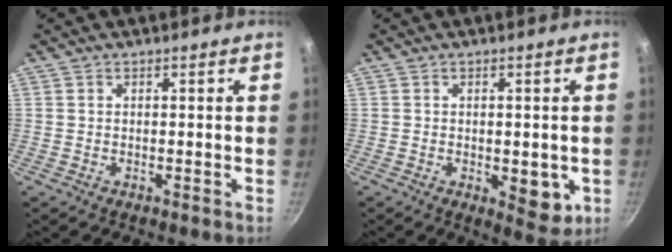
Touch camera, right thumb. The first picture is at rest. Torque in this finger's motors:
{"motor_torque": [-0.27, 0.51, 0.36, 0.51, 0.00]}